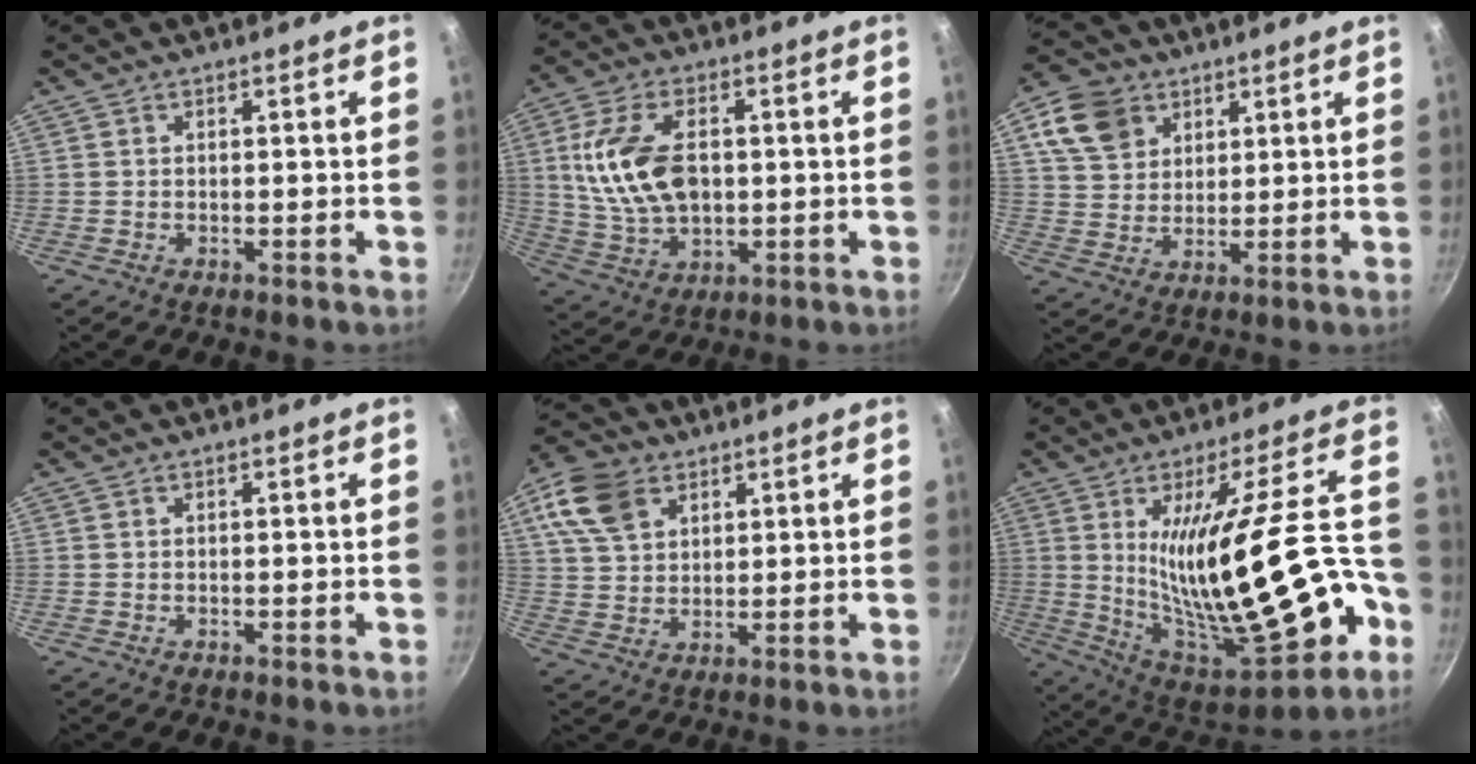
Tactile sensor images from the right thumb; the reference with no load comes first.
{"total": 14.8, "force": [1.5, 9.1, 11.6], "torque": [-0.206, -0.001, 0.034]}
{"total": 10.6, "force": [5.2, 8.1, 4.6], "torque": [-0.058, -0.003, 0.094]}
{"total": 0.0}
{"total": 11.2, "force": [5.3, 7.6, 6.3], "torque": [-0.105, -0.002, 0.096]}
{"total": 29.2, "force": [-5.0, 10.3, 26.8], "torque": [-0.394, 0.011, -0.035]}